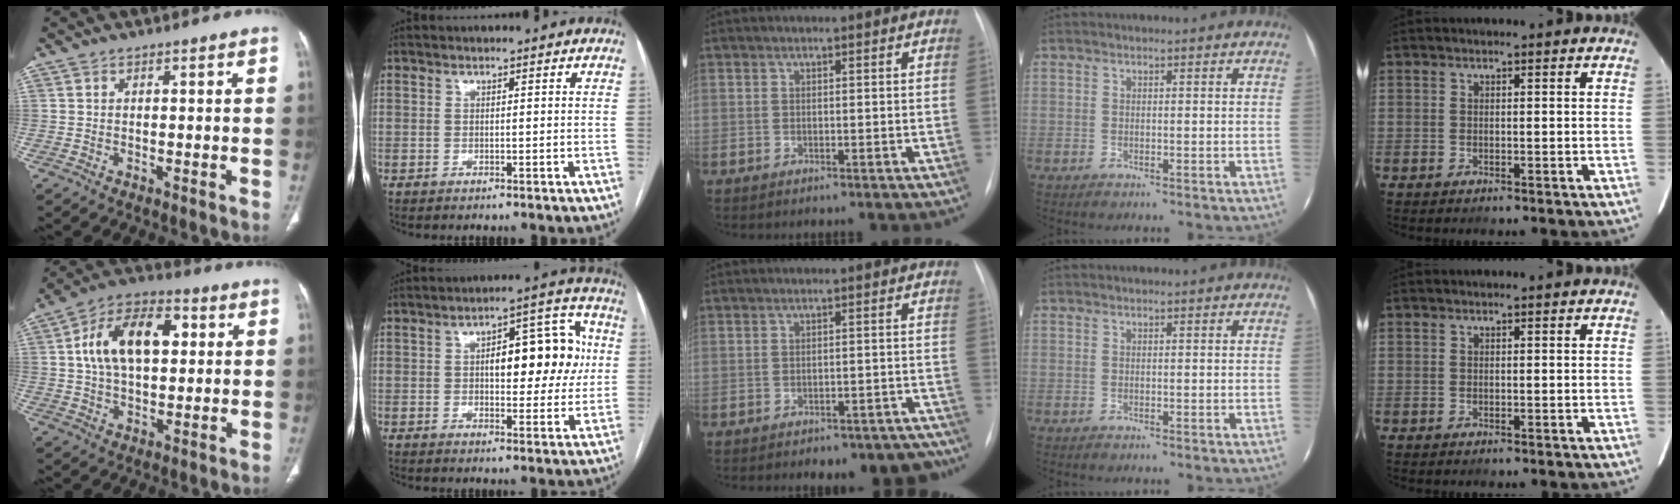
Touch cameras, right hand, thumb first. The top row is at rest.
{"thumb": {"total": 16.0, "force": [3.2, 9.4, 12.6], "torque": [-0.205, 0.019, 0.050]}, "index": {"total": 12.1, "force": [1.5, 4.9, 11.0], "torque": [-0.141, 0.036, 0.026]}, "middle": {"total": 9.9, "force": [-8.6, 4.2, 2.7], "torque": [-0.009, 0.026, -0.092]}}